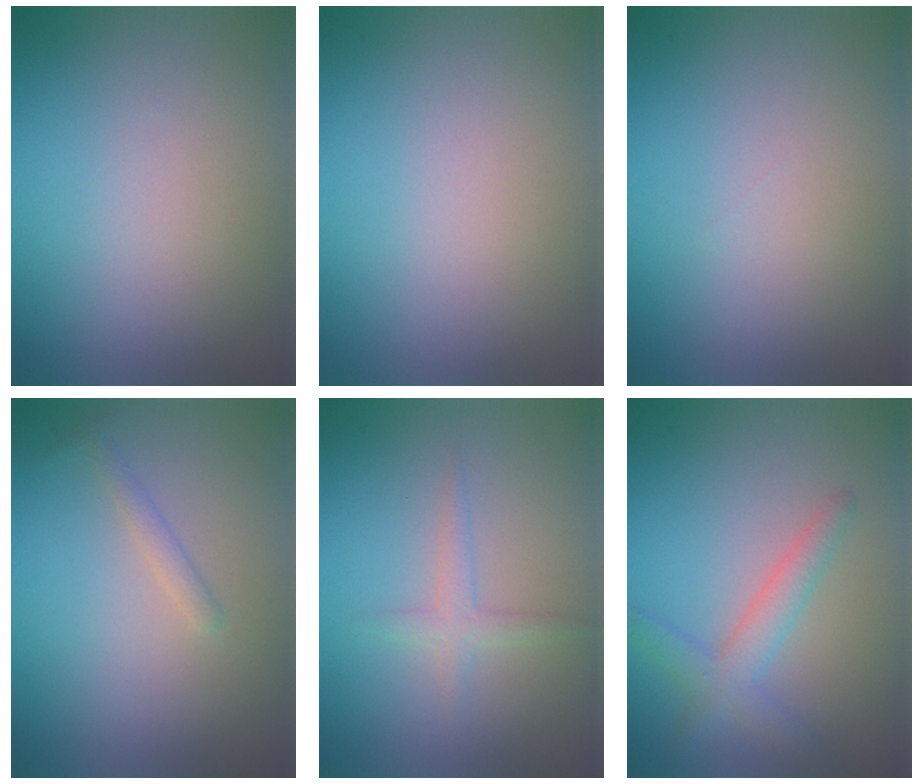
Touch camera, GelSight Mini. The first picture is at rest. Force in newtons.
{"total": 0.0}
{"total": 0.0}
{"total": 1.1, "press": 1.1, "slide": 0.1}
{"total": 1.5, "press": 1.5, "slide": 0.1}
{"total": 2.9, "press": 2.9, "slide": 0.1}